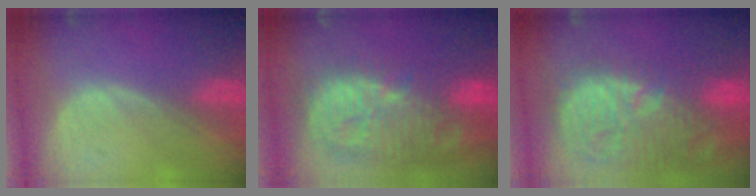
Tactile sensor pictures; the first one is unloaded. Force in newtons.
{"total": 14.4, "press": 12.5, "slide": 7.0}
{"total": 15.4, "press": 13.4, "slide": 7.5}